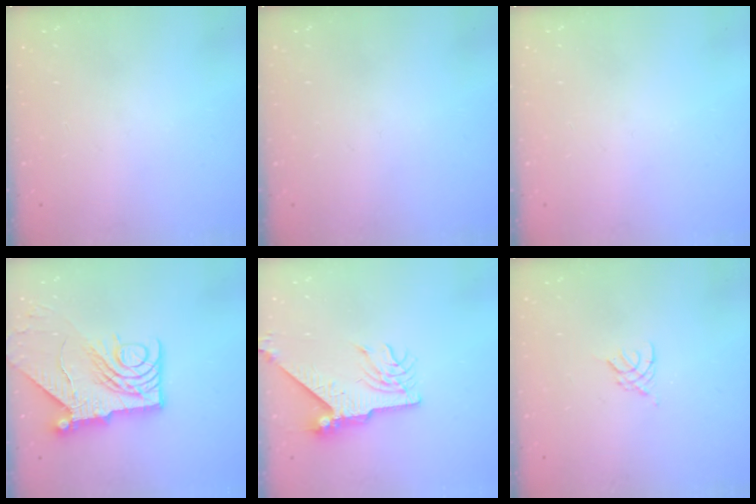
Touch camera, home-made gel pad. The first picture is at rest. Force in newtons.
{"total": 0.0}
{"total": 0.0}
{"total": 15.2, "press": 15.1, "slide": 1.8}
{"total": 8.5, "press": 8.4, "slide": 1.0}
{"total": 2.4, "press": 2.3, "slide": 0.5}